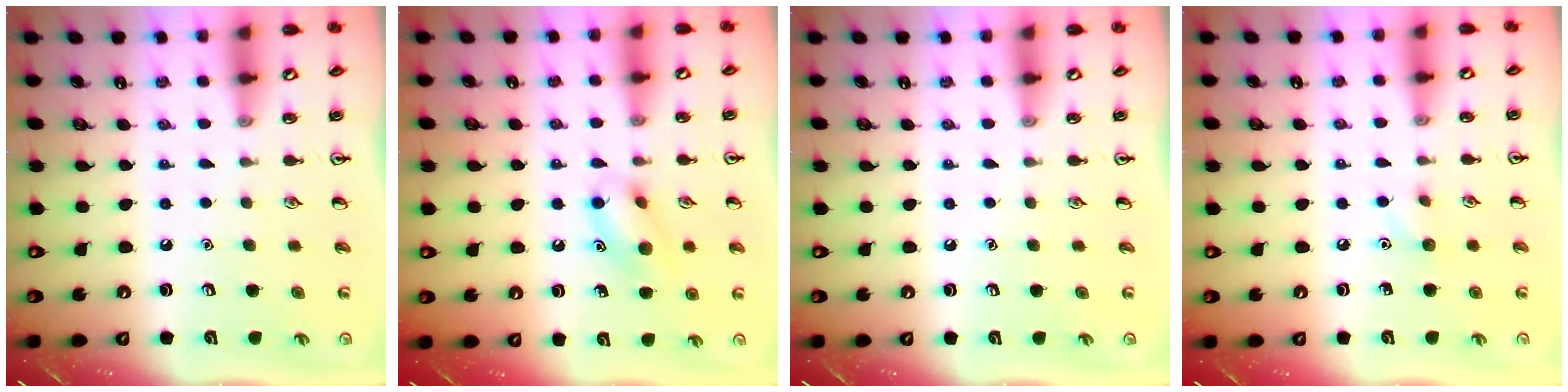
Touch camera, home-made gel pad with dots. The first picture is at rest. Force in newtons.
{"total": 10.9, "press": 10.7, "slide": 1.8}
{"total": 0.0}
{"total": 5.1, "press": 4.9, "slide": 1.6}